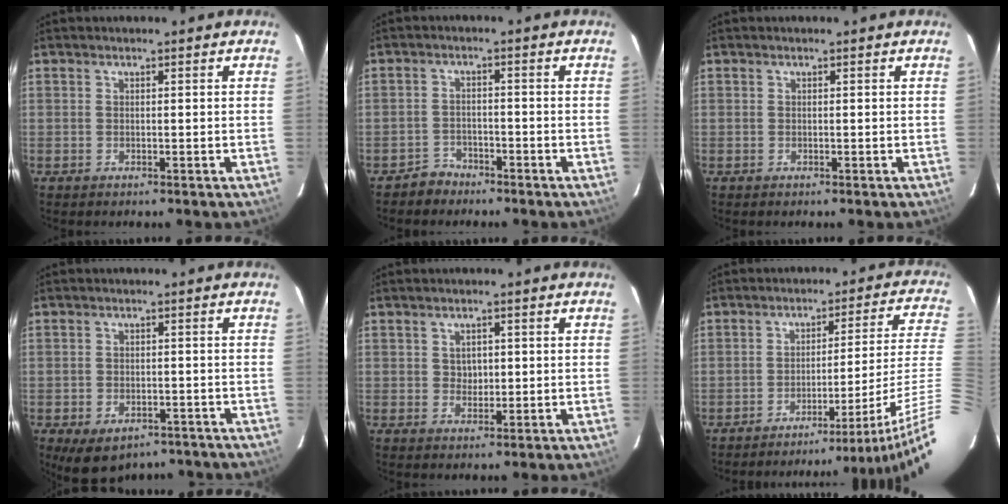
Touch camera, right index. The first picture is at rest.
{"total": 3.3, "force": [-2.7, 2.0, -0.2], "torque": [-0.004, 0.012, -0.048]}
{"total": 0.0}
{"total": 9.0, "force": [-6.0, 5.1, 4.3], "torque": [-0.088, -0.011, -0.074]}
{"total": 2.5, "force": [0.4, 2.2, 1.1], "torque": [-0.015, 0.005, 0.009]}
{"total": 17.2, "force": [-11.6, -1.7, 12.6], "torque": [-0.155, -0.027, -0.154]}